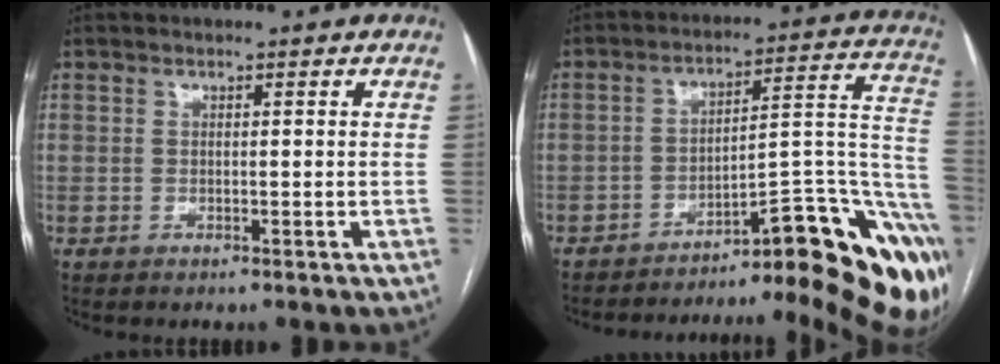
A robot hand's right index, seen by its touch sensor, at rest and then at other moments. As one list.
[{"total": 24.0, "force": [-16.3, 4.7, 17.0], "torque": [-0.110, 0.038, -0.212]}]